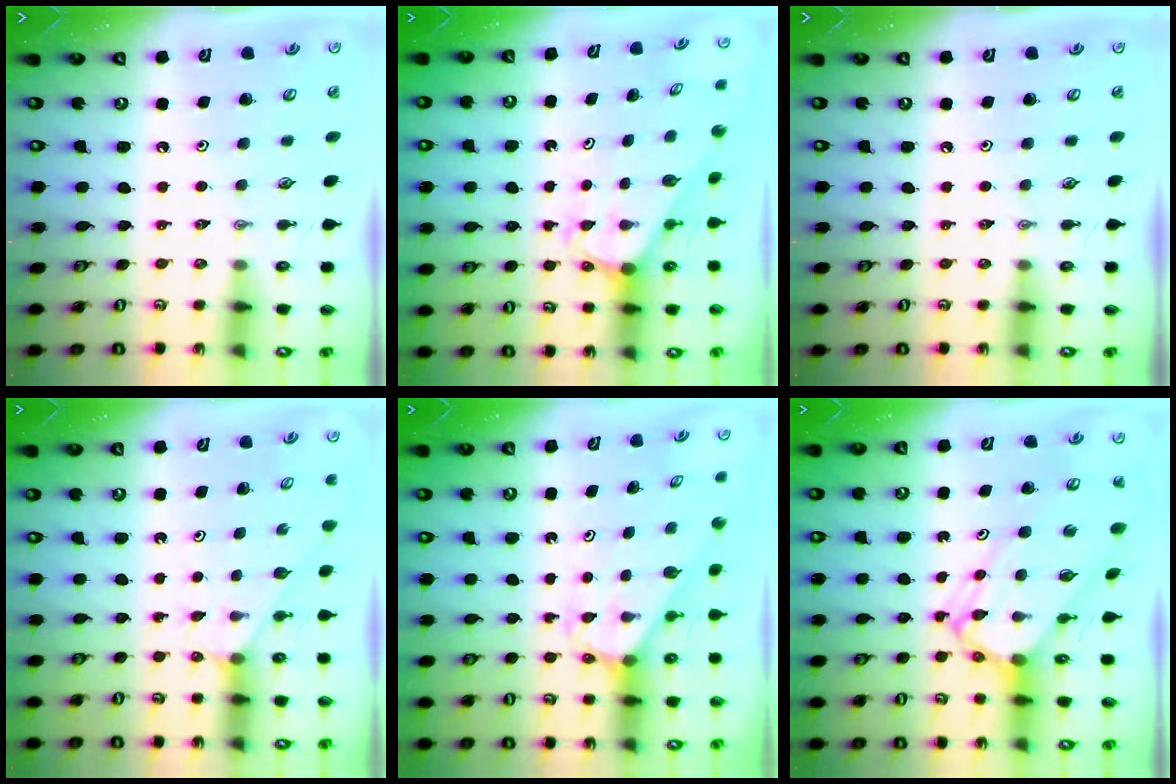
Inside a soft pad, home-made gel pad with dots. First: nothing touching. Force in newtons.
{"total": 2.0, "press": 2.0, "slide": 0.1}
{"total": 0.0}
{"total": 1.7, "press": 1.7, "slide": 0.3}
{"total": 2.4, "press": 2.4, "slide": 0.2}
{"total": 7.9, "press": 7.9, "slide": 0.7}